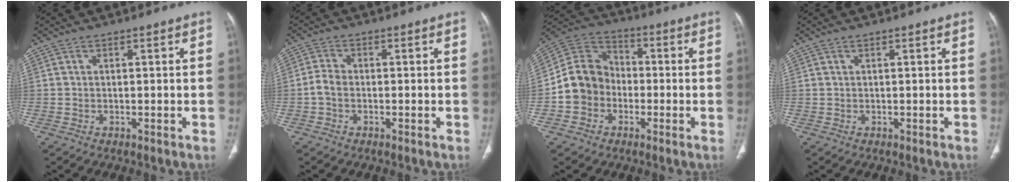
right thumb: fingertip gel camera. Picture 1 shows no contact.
{"total": 2.9, "force": [-0.9, 2.0, 2.0], "torque": [-0.038, 0.011, -0.025]}
{"total": 11.3, "force": [-2.7, 9.9, 4.8], "torque": [-0.067, 0.038, -0.060]}
{"total": 0.0}